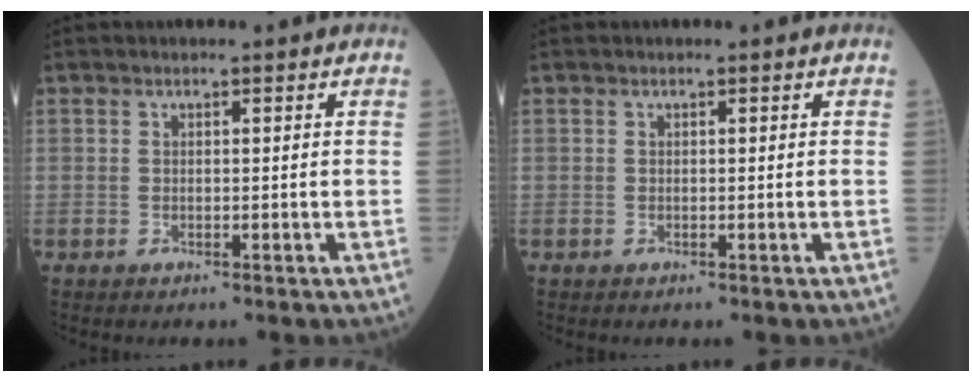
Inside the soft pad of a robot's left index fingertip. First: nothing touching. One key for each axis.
{"total": 0.0}